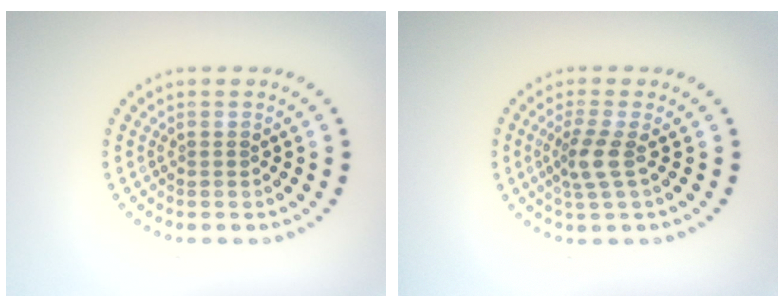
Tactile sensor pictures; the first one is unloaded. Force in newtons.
{"total": 2.5, "press": 1.9, "slide": 1.6}